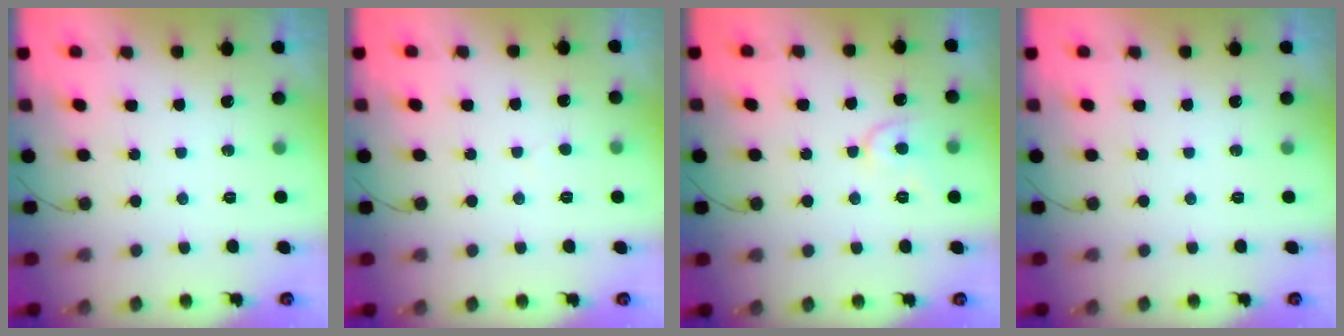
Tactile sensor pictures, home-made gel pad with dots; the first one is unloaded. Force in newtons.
{"total": 2.1, "press": 2.1, "slide": 0.1}
{"total": 7.5, "press": 7.4, "slide": 1.0}
{"total": 0.0}